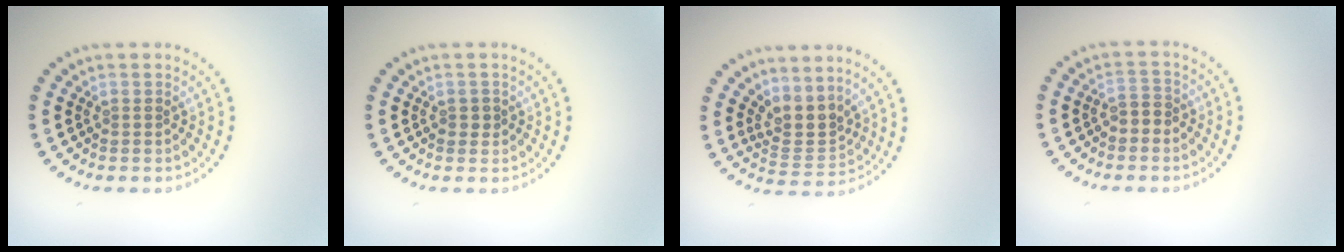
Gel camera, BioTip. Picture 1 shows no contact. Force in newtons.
{"total": 1.1, "press": 1.1, "slide": 0.2}
{"total": 2.9, "press": 2.1, "slide": 2.1}
{"total": 1.6, "press": 1.5, "slide": 0.5}